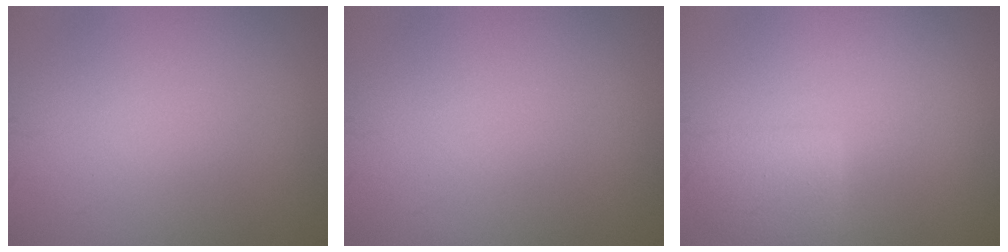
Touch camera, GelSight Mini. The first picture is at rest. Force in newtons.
{"total": 0.0}
{"total": 2.3, "press": 2.3, "slide": 0.1}